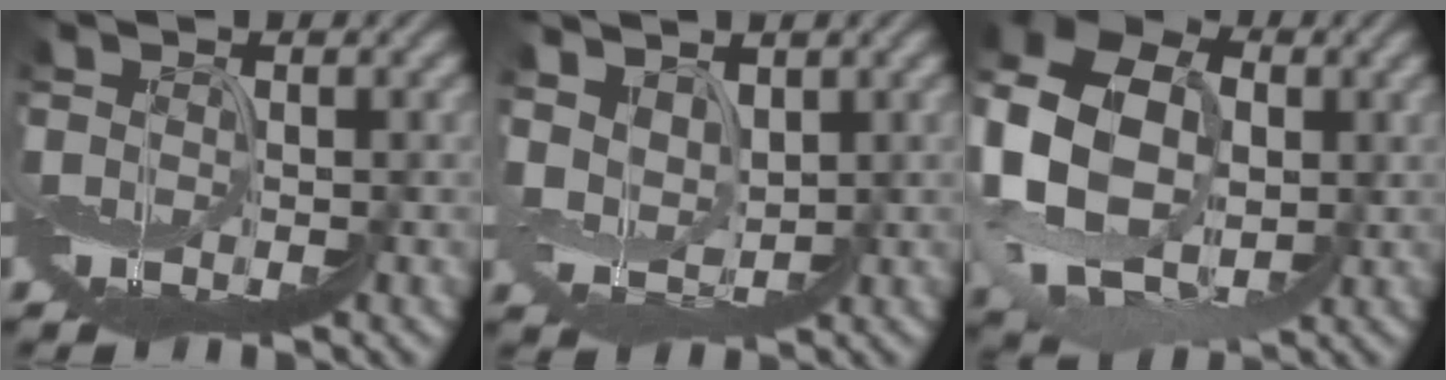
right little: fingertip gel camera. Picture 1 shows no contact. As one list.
[{"total": 2.2, "force": [2.0, 0.7, 0.5], "torque": [-0.010, 0.014, 0.037]}, {"total": 8.7, "force": [0.9, 6.6, 5.6], "torque": [-0.129, 0.018, 0.009]}]